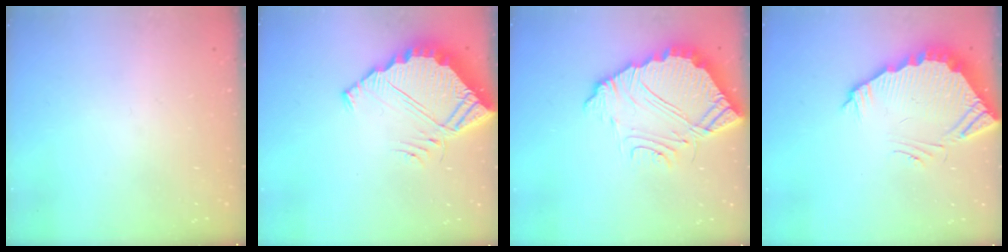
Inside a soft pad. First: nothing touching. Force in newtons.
{"total": 6.9, "press": 6.9, "slide": 0.4}
{"total": 12.9, "press": 12.9, "slide": 1.1}
{"total": 5.1, "press": 5.1, "slide": 0.3}